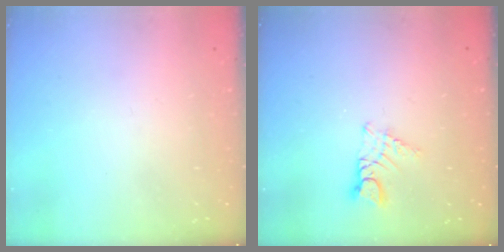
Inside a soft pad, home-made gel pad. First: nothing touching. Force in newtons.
{"total": 4.3, "press": 4.2, "slide": 0.3}